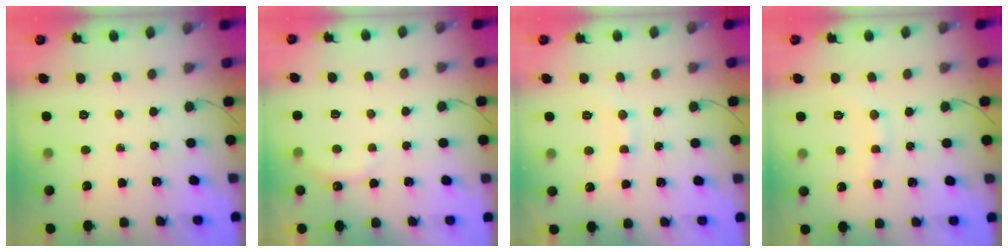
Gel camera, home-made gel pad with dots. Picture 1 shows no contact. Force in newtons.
{"total": 5.3, "press": 5.2, "slide": 1.1}
{"total": 9.8, "press": 9.7, "slide": 1.2}
{"total": 7.3, "press": 7.2, "slide": 1.3}